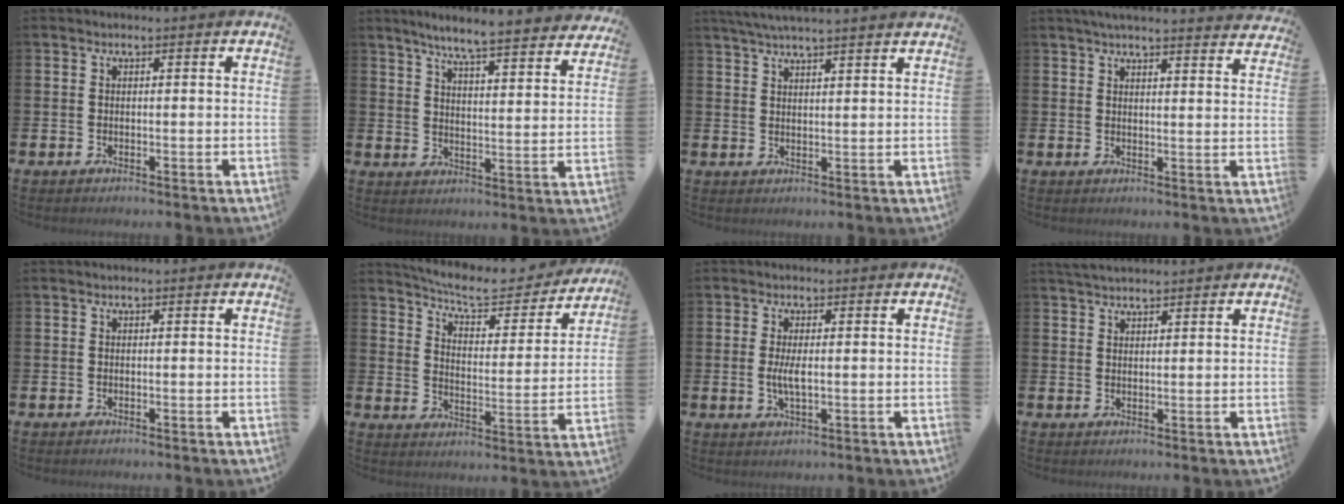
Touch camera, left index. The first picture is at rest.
{"total": 6.8, "force": [6.3, -0.1, 2.4], "torque": [-0.062, -0.047, 0.105]}
{"total": 4.3, "force": [4.1, -0.4, 1.2], "torque": [-0.038, -0.009, 0.075]}
{"total": 4.1, "force": [4.0, -0.1, 1.1], "torque": [-0.024, -0.018, 0.071]}
{"total": 0.0}
{"total": 8.0, "force": [7.3, 1.6, 2.8], "torque": [-0.075, -0.053, 0.122]}
{"total": 3.0, "force": [-0.1, 1.0, 2.8], "torque": [-0.050, 0.001, -0.004]}
{"total": 2.7, "force": [2.5, 0.4, 0.7], "torque": [-0.015, -0.007, 0.046]}